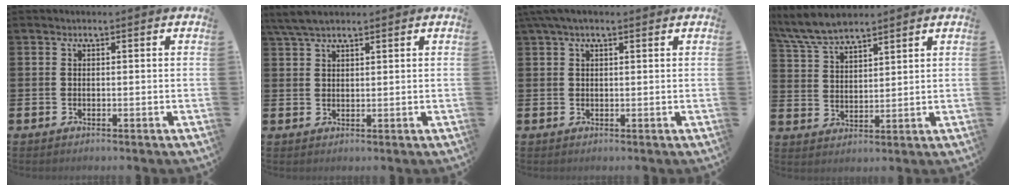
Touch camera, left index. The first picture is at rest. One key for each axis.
{"total": 4.2, "fx": 3.6, "fy": 1.1, "fz": 1.9, "tx": -0.043, "ty": -0.004, "tz": 0.066}
{"total": 2.5, "fx": 1.6, "fy": 0.7, "fz": 1.8, "tx": -0.034, "ty": 0.005, "tz": 0.028}
{"total": 7.1, "fx": 6.6, "fy": 1.2, "fz": 2.2, "tx": -0.070, "ty": -0.019, "tz": 0.124}